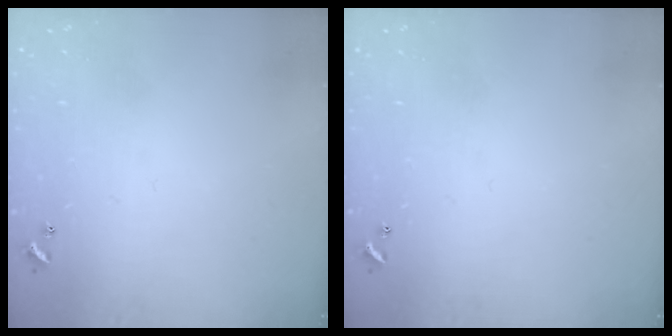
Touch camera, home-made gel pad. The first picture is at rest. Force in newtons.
{"total": 0.0}